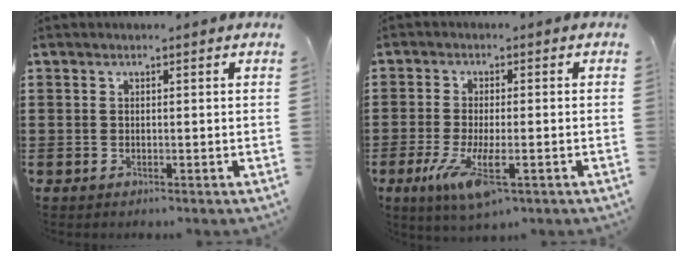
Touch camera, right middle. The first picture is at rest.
{"total": 7.1, "force": [-2.6, 2.0, 6.3], "torque": [-0.136, -0.017, -0.045]}